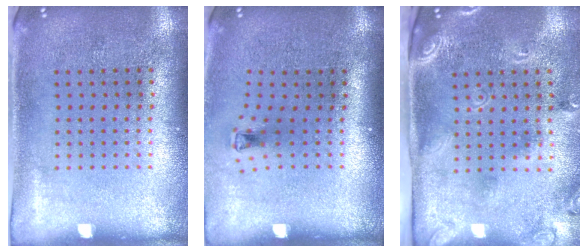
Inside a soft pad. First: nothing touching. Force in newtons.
{"total": 0.7, "press": 0.3, "slide": 0.7}
{"total": 2.5, "press": 1.7, "slide": 1.9}